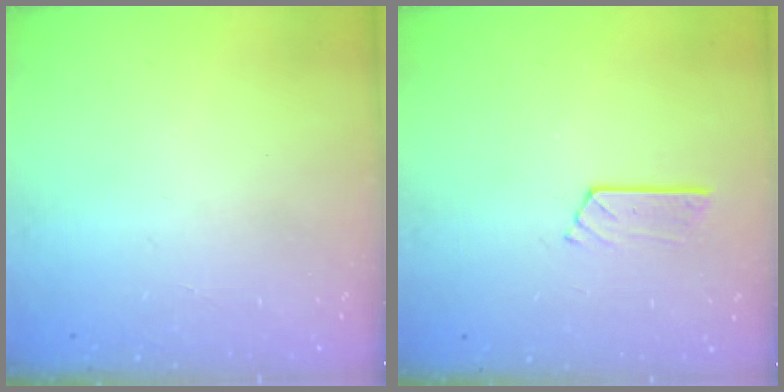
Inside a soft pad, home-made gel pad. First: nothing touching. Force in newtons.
{"total": 3.7, "press": 3.7, "slide": 0.3}